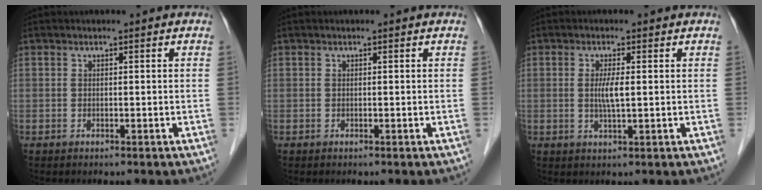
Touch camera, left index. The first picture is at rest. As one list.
[{"total": 0.0}, {"total": 3.0, "force": [0.3, 0.2, 3.0], "torque": [-0.061, -0.003, 0.005]}]